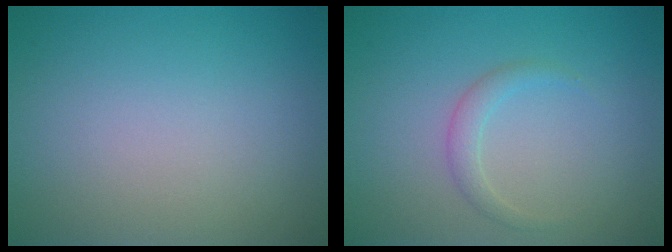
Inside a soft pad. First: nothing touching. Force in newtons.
{"total": 1.4, "press": 1.4, "slide": 0.1}